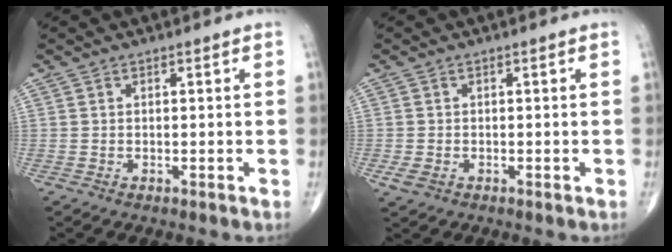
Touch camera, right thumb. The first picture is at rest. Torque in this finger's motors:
{"motor_torque": [0.52, 0.26, 0.07, -0.27, 0.02]}